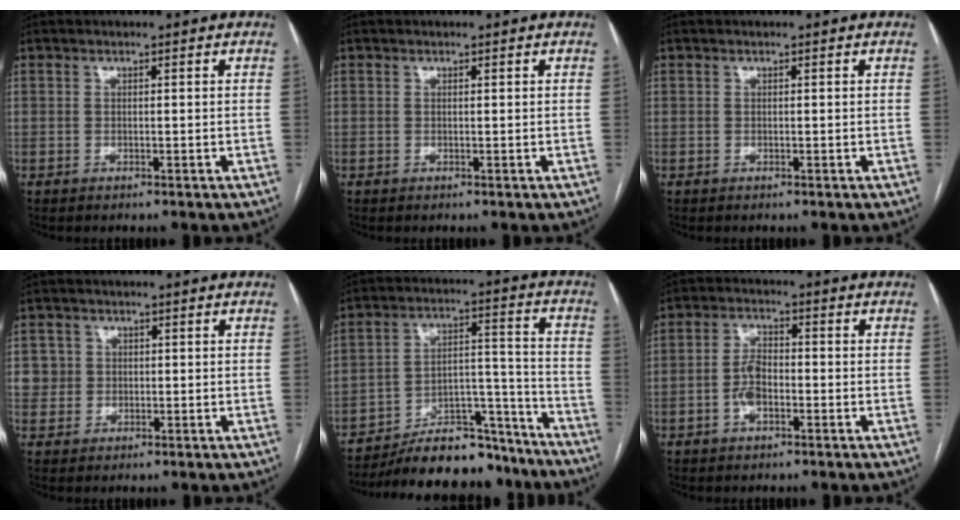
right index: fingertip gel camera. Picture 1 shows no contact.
{"total": 0.0}
{"total": 0.0}
{"total": 3.1, "force": [0.6, 3.0, -0.1], "torque": [0.021, 0.006, 0.008]}
{"total": 17.0, "force": [-15.5, 4.8, 5.2], "torque": [-0.074, 0.042, -0.239]}
{"total": 4.4, "force": [-1.4, 2.2, 3.6], "torque": [-0.075, 0.010, -0.028]}